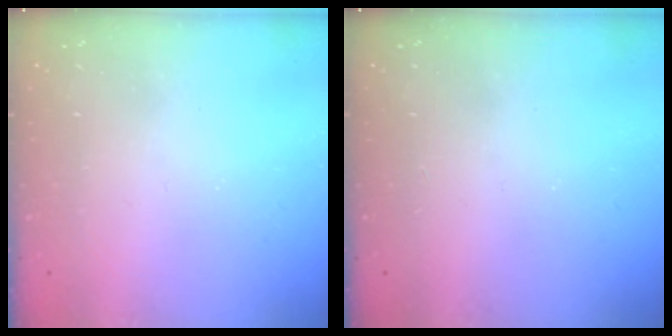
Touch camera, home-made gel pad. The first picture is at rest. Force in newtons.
{"total": 1.7, "press": 1.7, "slide": 0.2}